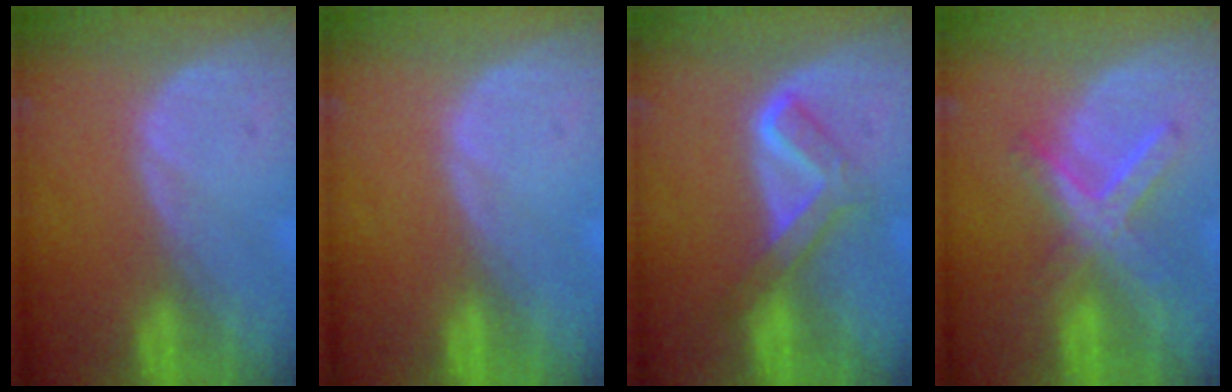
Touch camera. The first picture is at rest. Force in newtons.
{"total": 0.0}
{"total": 5.2, "press": 5.1, "slide": 0.7}
{"total": 7.0, "press": 6.2, "slide": 3.2}